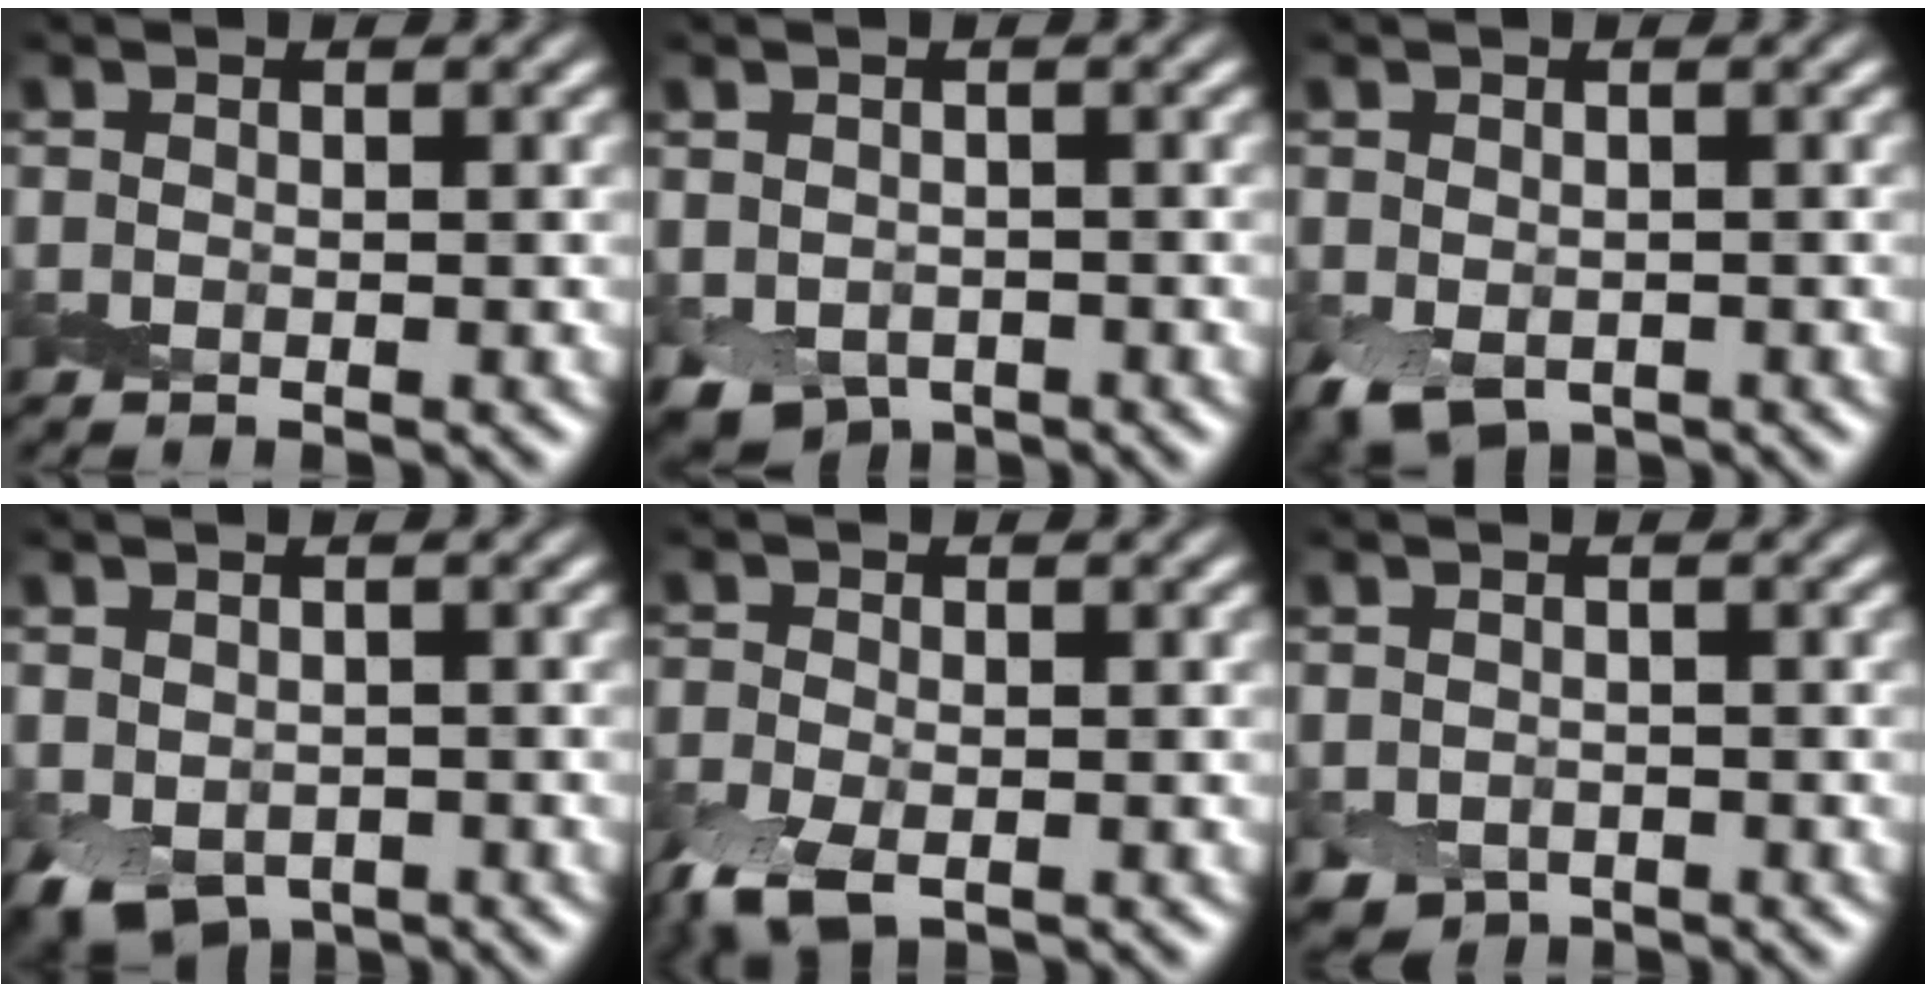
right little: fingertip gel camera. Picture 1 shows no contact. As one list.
[{"total": 3.8, "force": [-1.8, 2.6, 2.1], "torque": [-0.039, -0.014, -0.028]}, {"total": 3.1, "force": [-1.6, 2.0, 1.8], "torque": [-0.033, -0.015, -0.026]}, {"total": 4.2, "force": [-2.0, 2.8, 2.5], "torque": [-0.043, -0.017, -0.029]}, {"total": 4.2, "force": [-2.5, 2.0, 2.7], "torque": [-0.065, -0.013, -0.053]}, {"total": 1.8, "force": [-1.0, 1.3, 0.6], "torque": [-0.010, -0.011, -0.019]}]